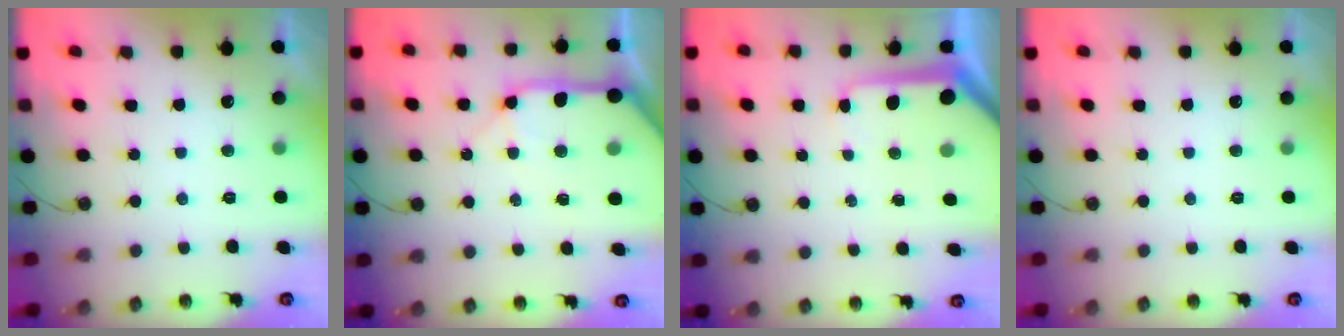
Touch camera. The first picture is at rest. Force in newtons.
{"total": 14.6, "press": 14.4, "slide": 2.4}
{"total": 8.2, "press": 8.1, "slide": 0.8}
{"total": 0.0}